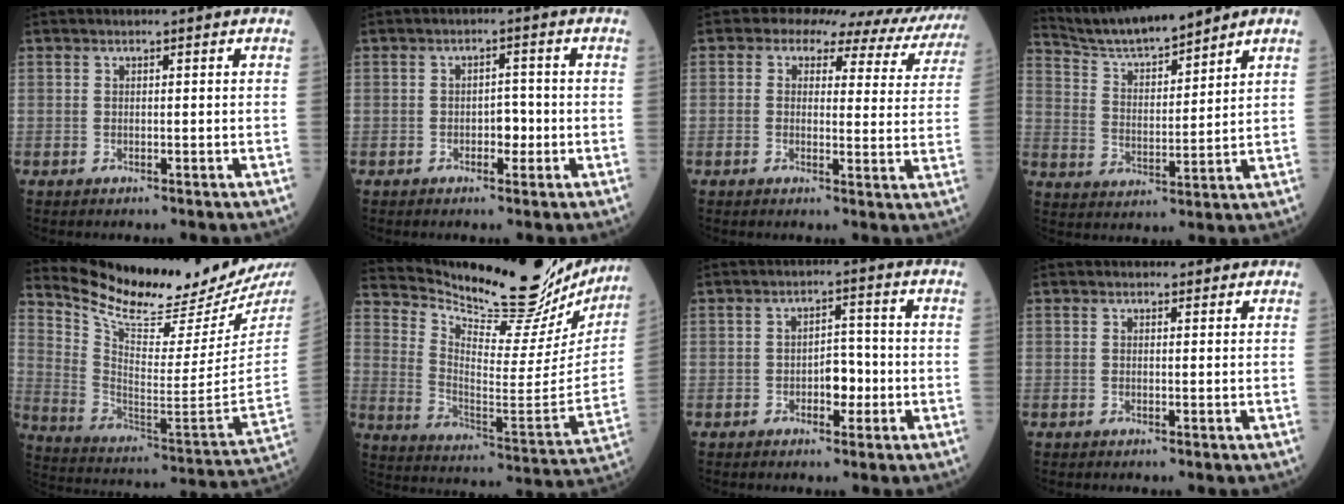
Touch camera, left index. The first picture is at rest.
{"total": 2.3, "force": [-0.9, 1.3, 1.7], "torque": [-0.015, 0.003, -0.016]}
{"total": 11.6, "force": [10.5, 4.6, 2.2], "torque": [0.004, -0.014, 0.079]}
{"total": 10.5, "force": [9.7, 0.6, 3.9], "torque": [-0.074, 0.010, 0.182]}
{"total": 21.7, "force": [19.9, 0.8, 8.6], "torque": [-0.160, -0.105, 0.300]}
{"total": 26.0, "force": [23.8, 5.2, 9.0], "torque": [-0.151, -0.084, 0.323]}
{"total": 3.6, "force": [-1.4, 1.9, 2.7], "torque": [-0.034, 0.004, -0.024]}
{"total": 0.9, "force": [0.7, 0.6, 0.1], "torque": [0.000, -0.003, 0.004]}